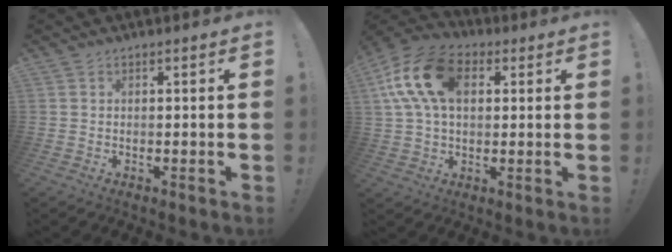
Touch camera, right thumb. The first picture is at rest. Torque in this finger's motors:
{"motor_torque": [0.39, 0.41, 0.96, -0.33, 0.24]}